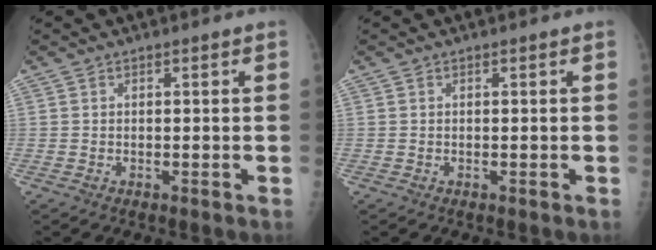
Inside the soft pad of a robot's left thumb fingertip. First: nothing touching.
{"total": 0.0}